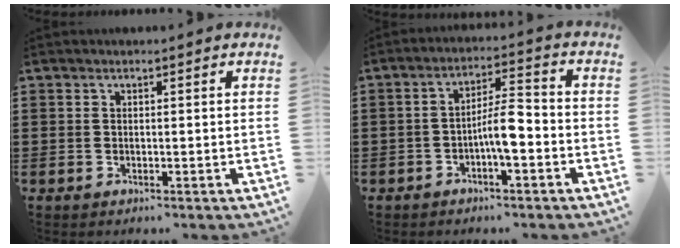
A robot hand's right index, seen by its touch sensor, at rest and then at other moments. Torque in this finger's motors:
{"motor_torque": [1.61, 0.52, 0.39, 0.21]}